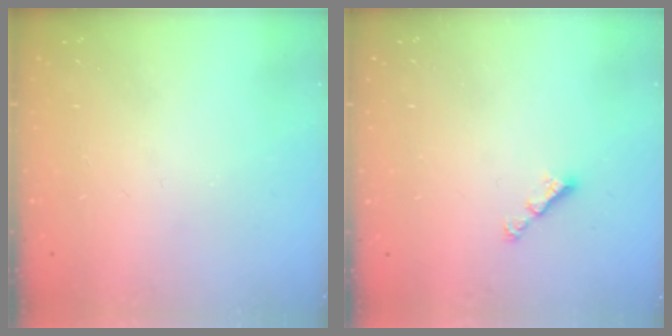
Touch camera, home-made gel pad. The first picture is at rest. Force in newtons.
{"total": 2.9, "press": 2.9, "slide": 0.3}